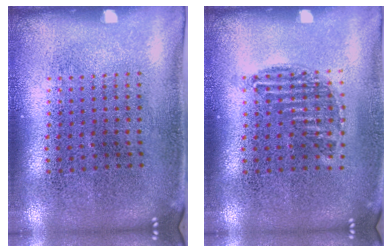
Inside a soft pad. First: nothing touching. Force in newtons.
{"total": 0.9, "press": 0.8, "slide": 0.5}